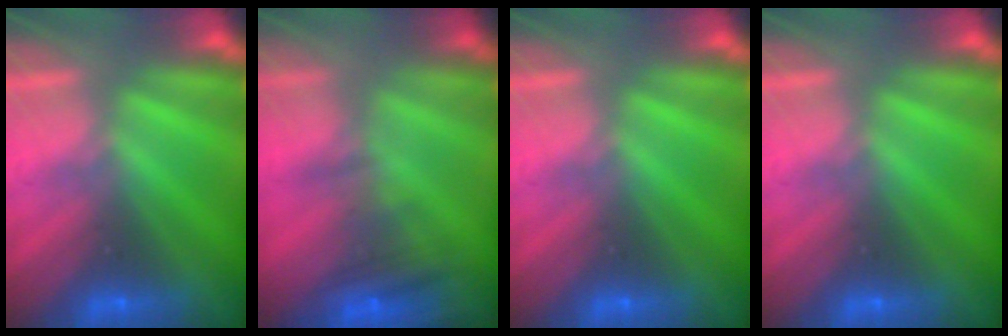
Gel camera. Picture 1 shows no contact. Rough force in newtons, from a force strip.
{"total": 5.1}
{"total": 0.0}
{"total": 0.0}